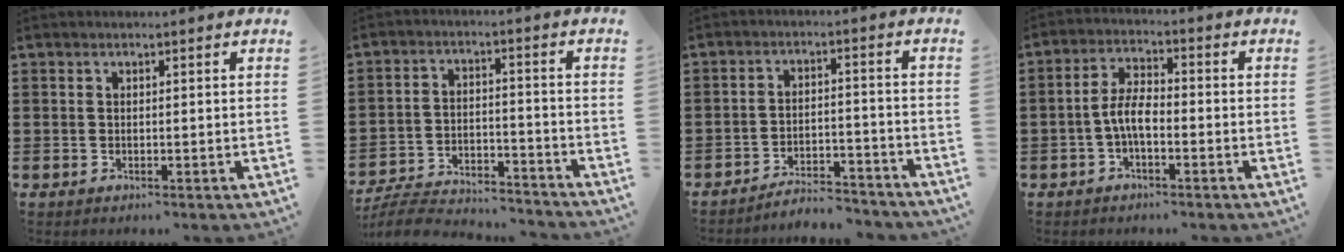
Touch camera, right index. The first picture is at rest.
{"total": 6.2, "force": [-6.0, 0.9, 1.4], "torque": [-0.038, 0.007, -0.122]}
{"total": 4.5, "force": [-4.4, 0.4, 0.7], "torque": [-0.018, 0.006, -0.091]}
{"total": 5.2, "force": [-1.5, 2.0, 4.5], "torque": [-0.102, 0.003, -0.035]}